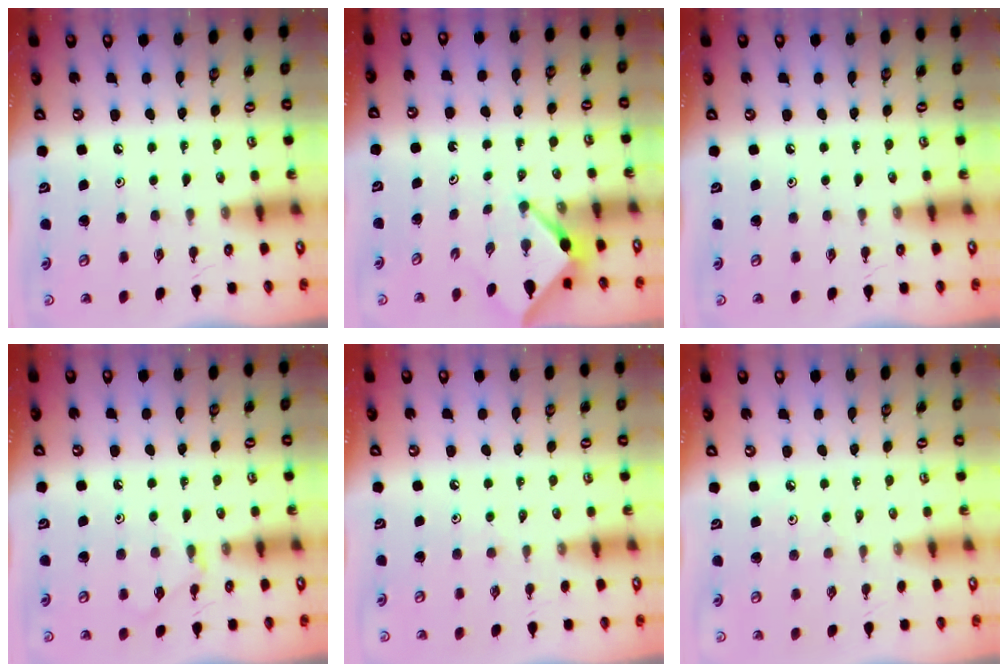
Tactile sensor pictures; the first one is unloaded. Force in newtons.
{"total": 3.8, "press": 3.8, "slide": 0.3}
{"total": 0.0}
{"total": 5.0, "press": 5.0, "slide": 0.7}
{"total": 4.3, "press": 4.3, "slide": 0.6}
{"total": 2.1, "press": 2.0, "slide": 0.4}